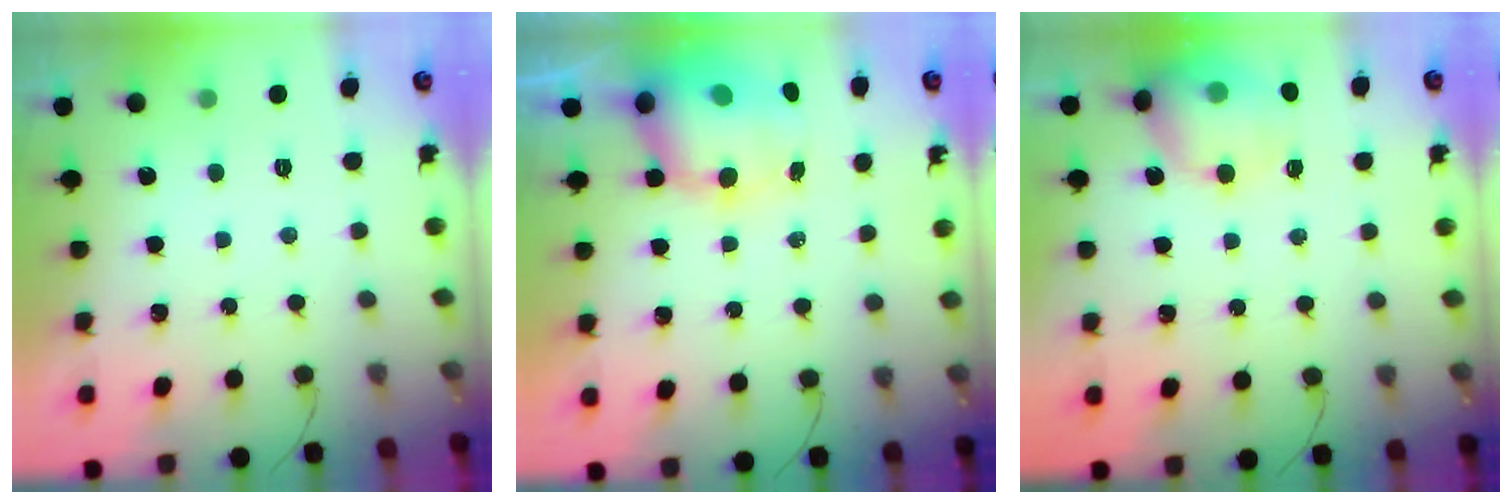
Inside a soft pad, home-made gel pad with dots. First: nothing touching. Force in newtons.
{"total": 10.0, "press": 9.6, "slide": 2.7}
{"total": 14.8, "press": 14.6, "slide": 2.4}